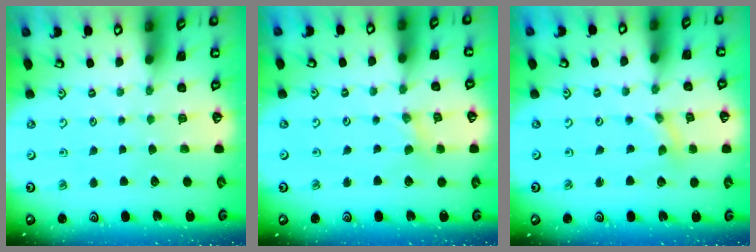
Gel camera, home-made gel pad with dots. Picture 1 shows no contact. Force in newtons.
{"total": 0.7, "press": 0.7, "slide": 0.1}
{"total": 0.0}